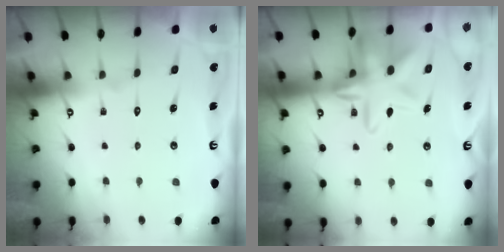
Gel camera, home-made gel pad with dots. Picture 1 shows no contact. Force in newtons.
{"total": 12.5, "press": 12.4, "slide": 0.7}